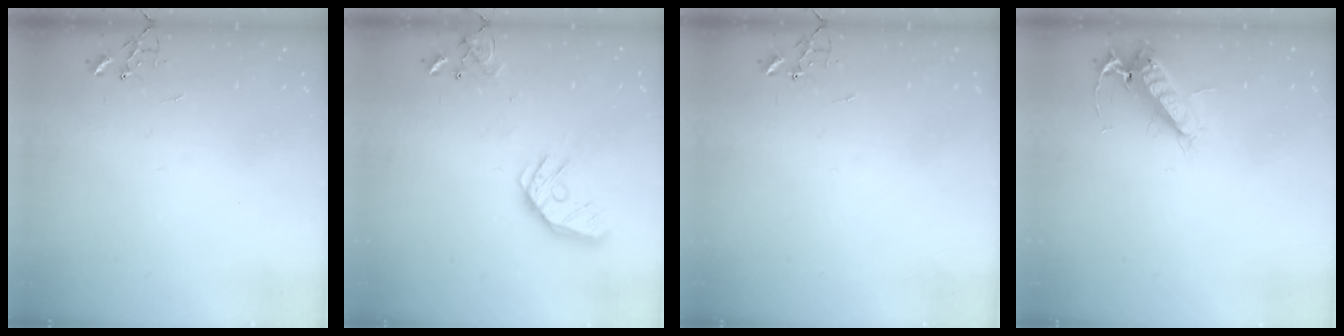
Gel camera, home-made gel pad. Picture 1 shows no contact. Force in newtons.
{"total": 15.8, "press": 15.5, "slide": 2.5}
{"total": 0.0}
{"total": 13.1, "press": 13.0, "slide": 2.0}